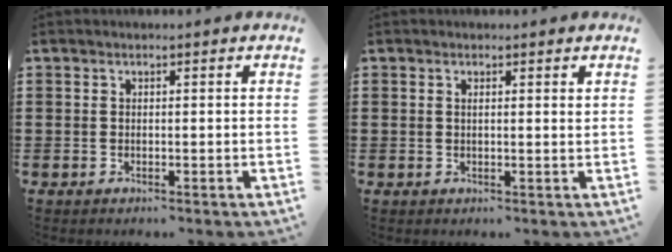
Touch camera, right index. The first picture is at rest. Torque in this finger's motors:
{"motor_torque": [-0.34, 0.19, -0.05, -0.01]}